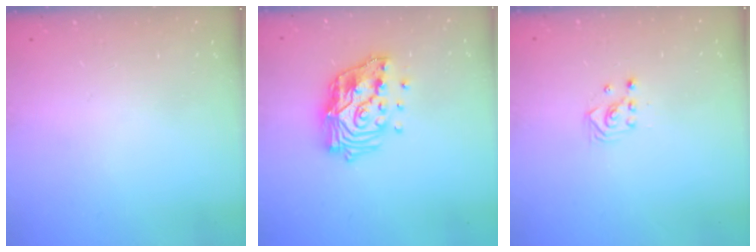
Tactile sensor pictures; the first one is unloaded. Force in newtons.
{"total": 17.3, "press": 17.1, "slide": 2.1}
{"total": 2.2, "press": 2.2, "slide": 0.2}